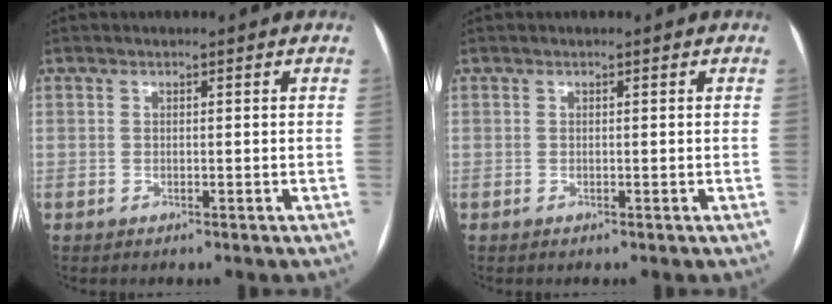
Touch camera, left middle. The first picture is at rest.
{"total": 0.0}